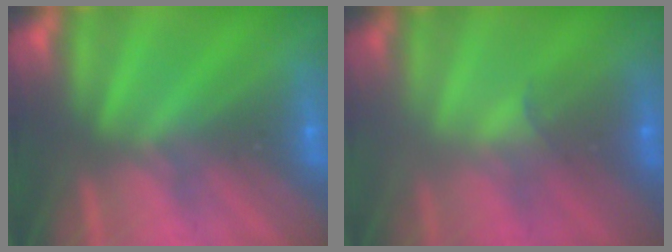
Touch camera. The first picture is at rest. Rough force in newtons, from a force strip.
{"total": 2.0}